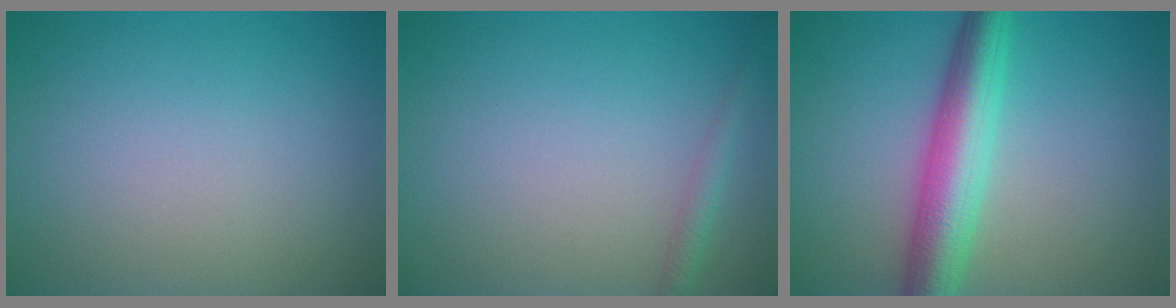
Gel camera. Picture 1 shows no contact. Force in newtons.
{"total": 1.4, "press": 1.4, "slide": 0.1}
{"total": 6.3, "press": 6.3, "slide": 0.2}